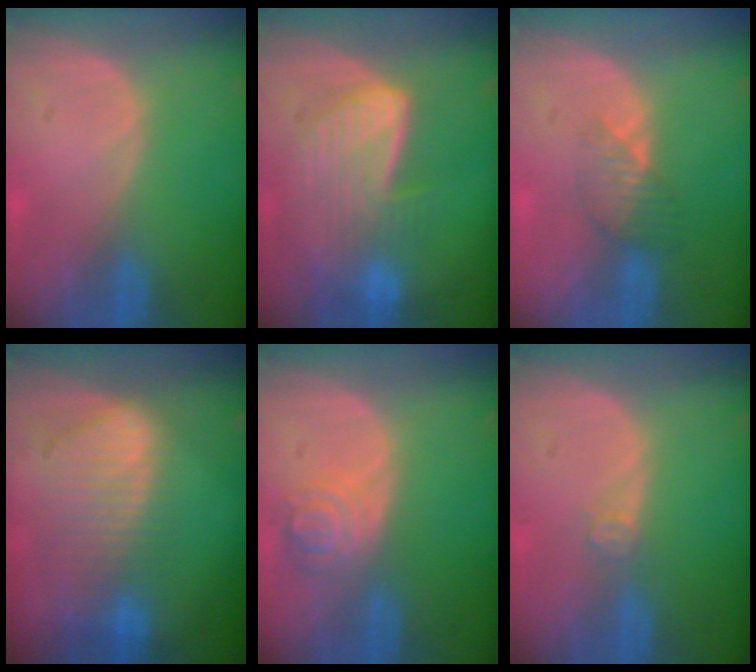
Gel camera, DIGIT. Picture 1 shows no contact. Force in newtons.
{"total": 7.4, "press": 7.3, "slide": 1.6}
{"total": 3.5, "press": 3.1, "slide": 1.6}
{"total": 9.2, "press": 8.1, "slide": 4.4}
{"total": 4.2, "press": 4.2, "slide": 0.7}
{"total": 1.7, "press": 1.4, "slide": 1.0}